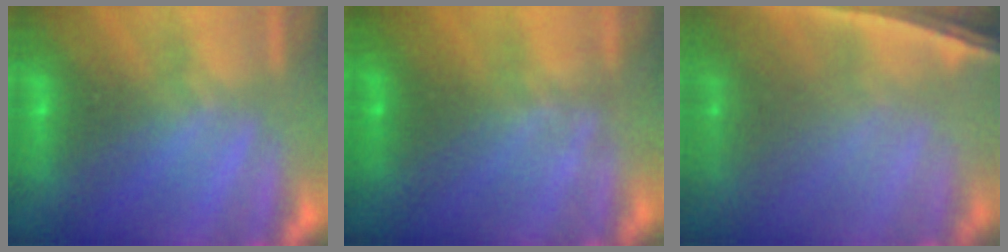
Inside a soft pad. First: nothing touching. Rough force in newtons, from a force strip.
{"total": 1.4}
{"total": 6.9}